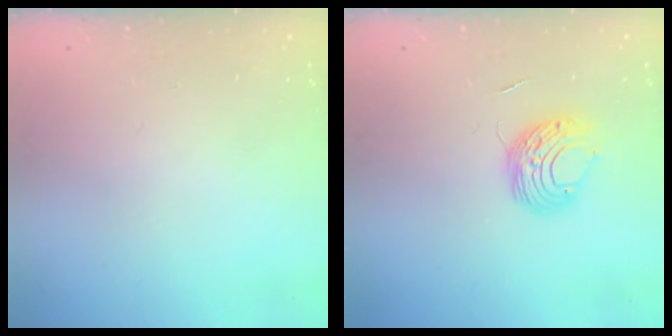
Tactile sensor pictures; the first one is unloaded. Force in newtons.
{"total": 9.3, "press": 9.3, "slide": 0.5}